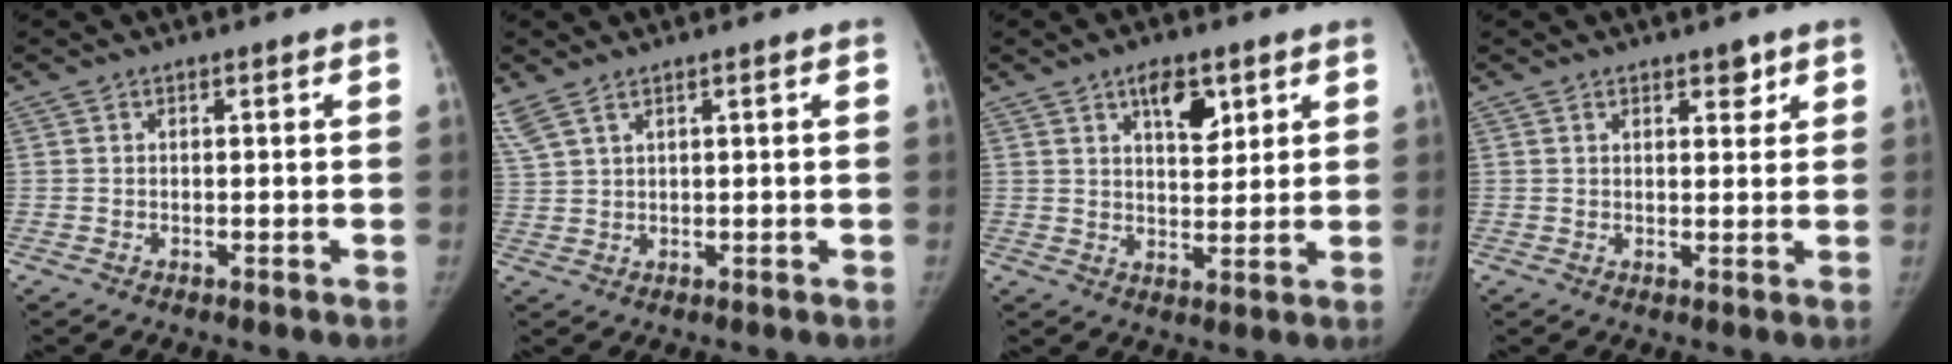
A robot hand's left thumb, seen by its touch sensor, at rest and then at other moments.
{"total": 5.5, "force": [3.8, 1.8, 3.5], "torque": [-0.097, 0.007, 0.089]}
{"total": 6.9, "force": [3.7, 3.5, 4.7], "torque": [-0.044, -0.028, 0.057]}
{"total": 2.5, "force": [1.7, 1.3, 1.3], "torque": [0.007, -0.016, 0.024]}